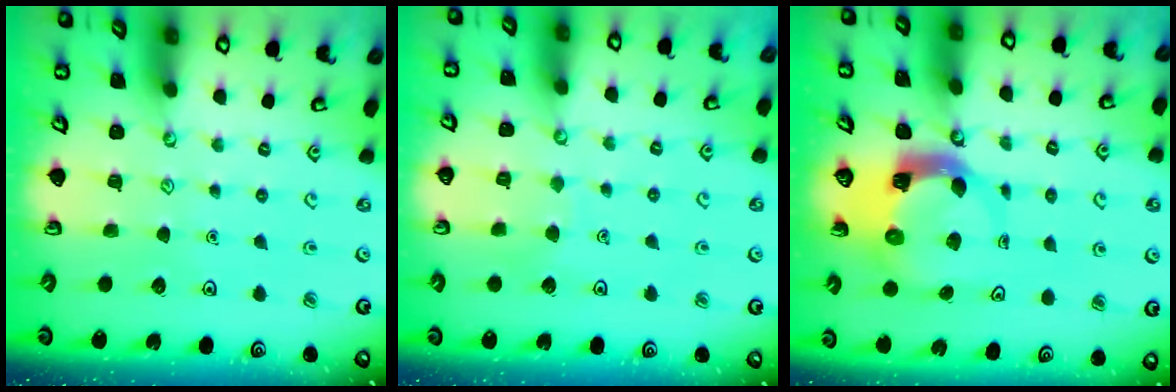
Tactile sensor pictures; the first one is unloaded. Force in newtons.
{"total": 3.6, "press": 3.6, "slide": 0.3}
{"total": 4.6, "press": 4.6, "slide": 0.5}